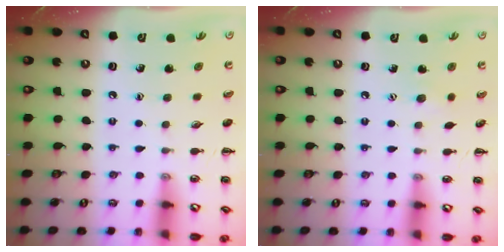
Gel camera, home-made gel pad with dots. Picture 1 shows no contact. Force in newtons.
{"total": 3.8, "press": 3.7, "slide": 1.0}